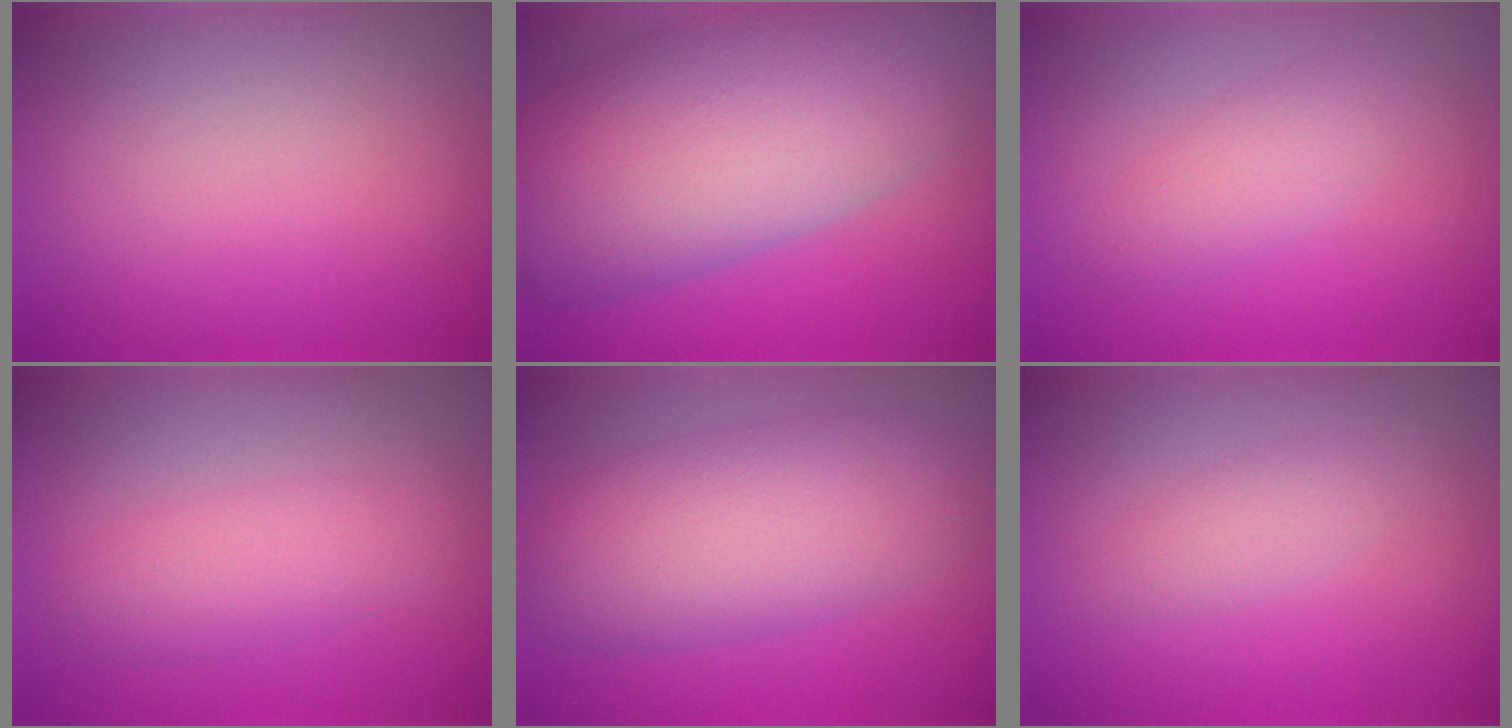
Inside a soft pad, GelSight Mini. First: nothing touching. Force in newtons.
{"total": 14.7, "press": 14.6, "slide": 1.0}
{"total": 2.2, "press": 2.2, "slide": 0.1}
{"total": 3.0, "press": 3.0, "slide": 0.2}
{"total": 7.6, "press": 7.6, "slide": 0.6}
{"total": 1.7, "press": 1.7, "slide": 0.1}